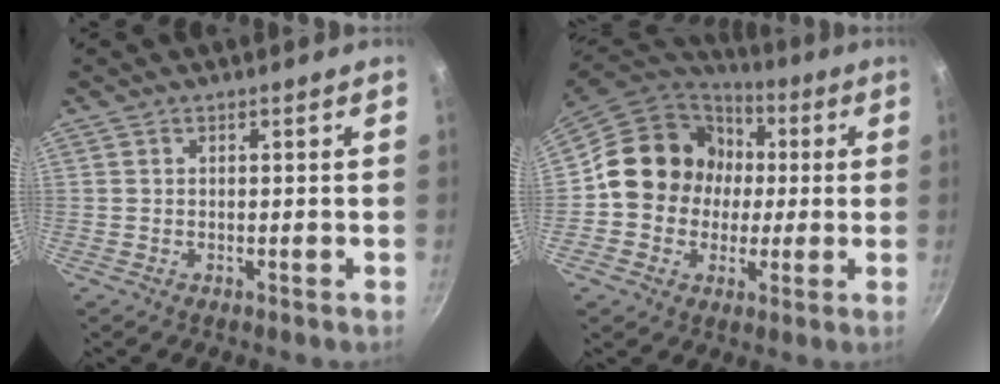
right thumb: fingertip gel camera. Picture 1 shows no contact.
{"total": 15.8, "force": [0.9, 14.4, 6.5], "torque": [-0.074, 0.030, 0.006]}